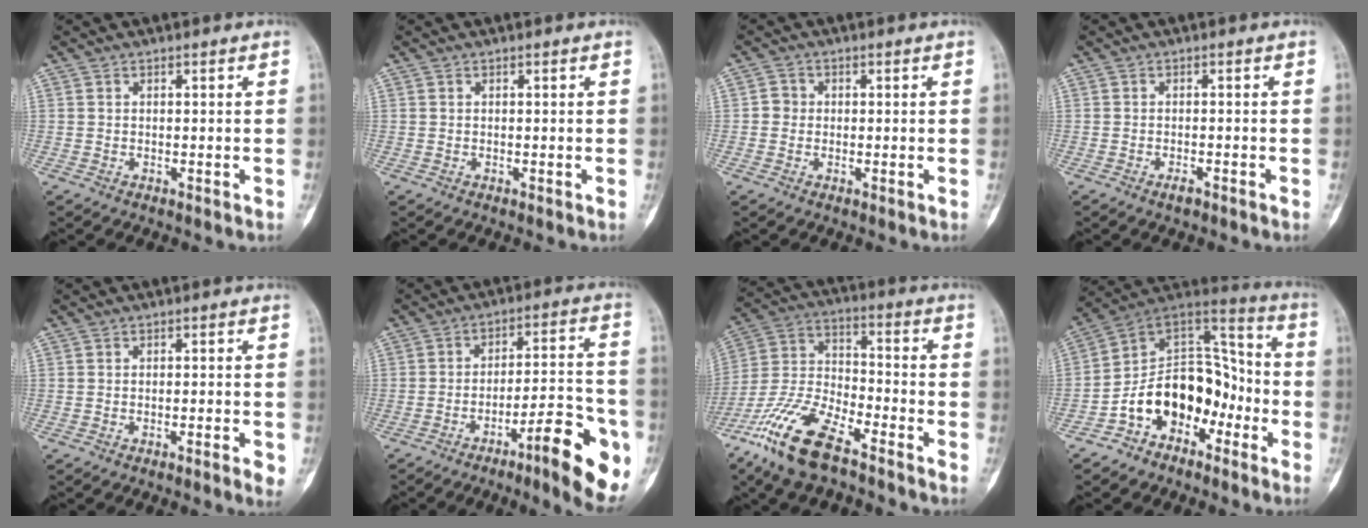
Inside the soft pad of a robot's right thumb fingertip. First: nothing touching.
{"total": 0.0}
{"total": 2.1, "force": [-0.1, 2.0, 0.6], "torque": [0.003, 0.007, -0.007]}
{"total": 1.4, "force": [-1.0, 0.3, 1.0], "torque": [-0.020, 0.002, -0.020]}
{"total": 2.7, "force": [-1.3, 0.4, 2.4], "torque": [-0.037, 0.001, -0.020]}
{"total": 16.1, "force": [-7.5, 3.6, 13.8], "torque": [-0.176, 0.045, -0.105]}
{"total": 16.3, "force": [-11.0, 5.4, 10.8], "torque": [-0.224, 0.049, -0.215]}
{"total": 16.4, "force": [-6.5, 11.6, 9.5], "torque": [-0.107, 0.098, -0.116]}